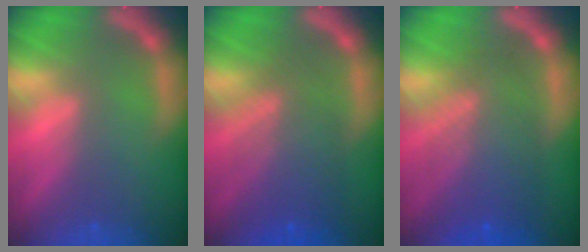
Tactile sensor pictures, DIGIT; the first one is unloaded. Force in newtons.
{"total": 7.1}
{"total": 8.0}